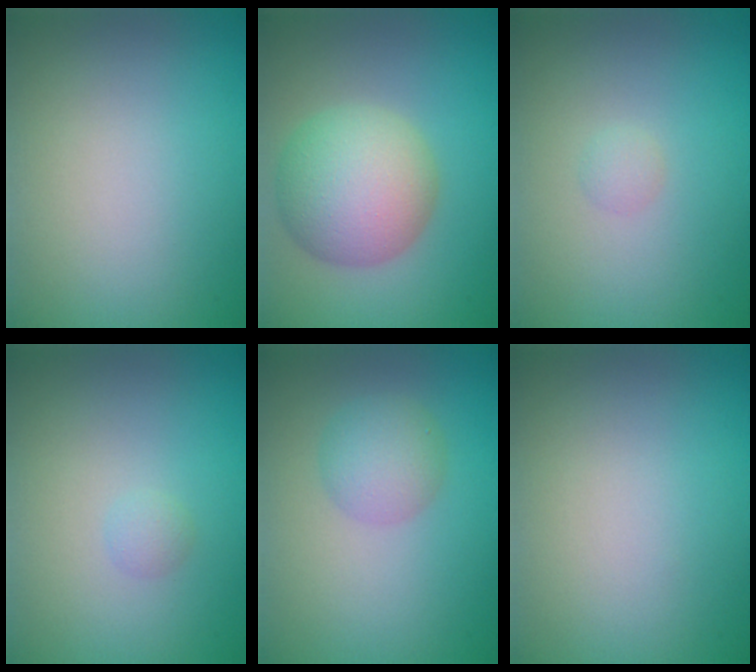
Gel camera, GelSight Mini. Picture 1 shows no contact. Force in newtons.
{"total": 7.2, "press": 7.2, "slide": 0.3}
{"total": 0.7, "press": 0.7, "slide": 0.0}
{"total": 0.8, "press": 0.8, "slide": 0.1}
{"total": 3.0, "press": 3.0, "slide": 0.1}
{"total": 0.0}